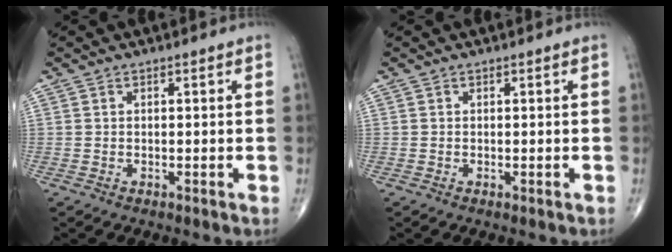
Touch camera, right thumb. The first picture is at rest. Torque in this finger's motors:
{"motor_torque": [0.19, 0.25, -0.03, -0.09, -0.02]}